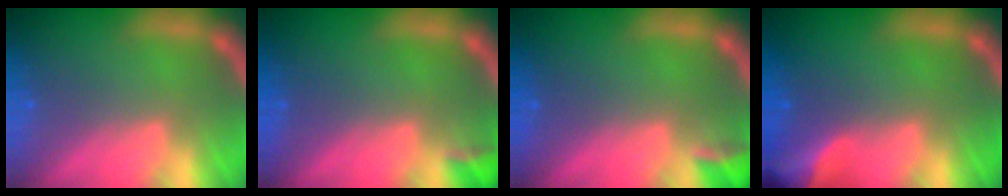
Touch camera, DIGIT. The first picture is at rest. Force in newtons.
{"total": 1.4}
{"total": 1.9}
{"total": 5.9}